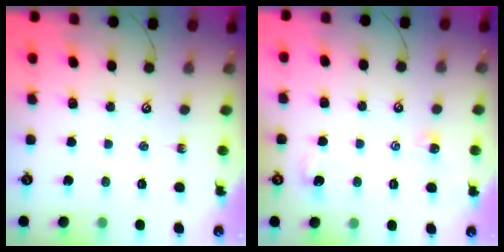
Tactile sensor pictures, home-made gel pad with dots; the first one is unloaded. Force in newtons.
{"total": 2.0, "press": 1.9, "slide": 0.5}